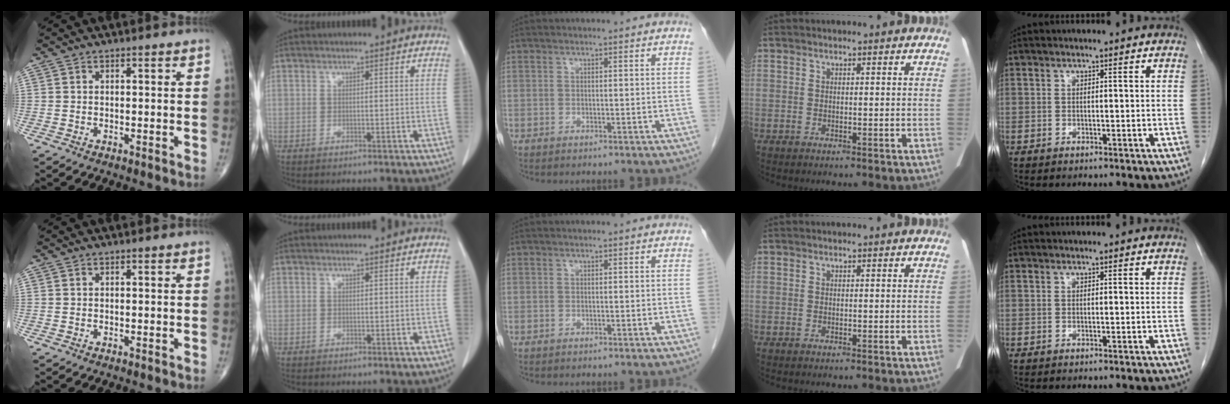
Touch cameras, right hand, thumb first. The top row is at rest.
{}